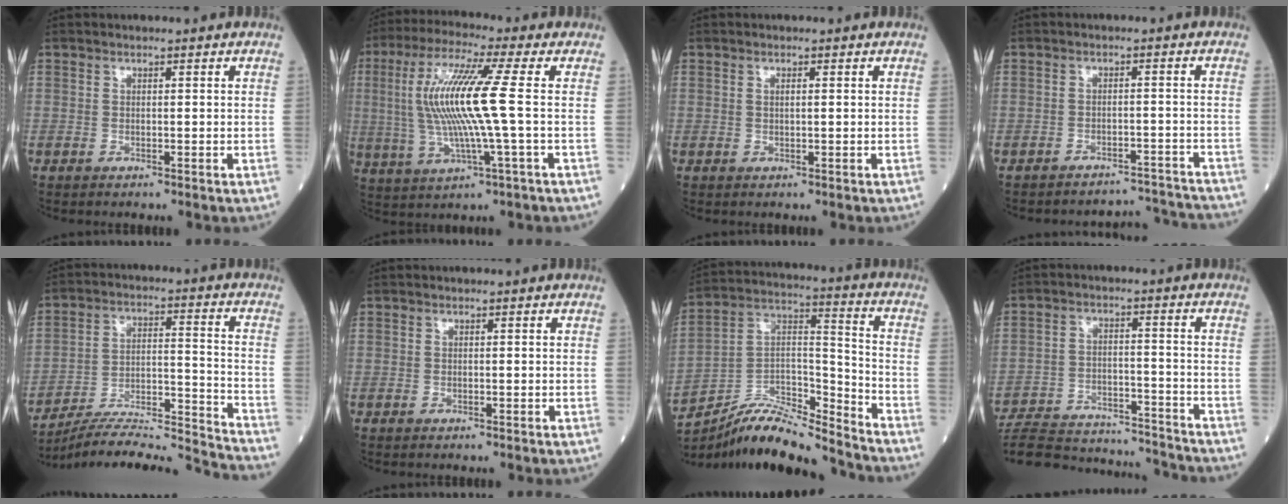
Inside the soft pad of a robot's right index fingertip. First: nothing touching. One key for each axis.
{"total": 13.2, "fx": 0.9, "fy": -0.1, "fz": 13.2, "tx": -0.283, "ty": 0.009, "tz": 0.015}
{"total": 0.8, "fx": 0.3, "fy": 0.1, "fz": 0.7, "tx": -0.018, "ty": 0.001, "tz": 0.007}
{"total": 8.4, "fx": -8.2, "fy": 0.4, "fz": -1.3, "tx": 0.025, "ty": 0.023, "tz": -0.096}
{"total": 18.1, "fx": -17.5, "fy": -1.4, "fz": 4.6, "tx": -0.082, "ty": 0.018, "tz": -0.272}
{"total": 0.0}
{"total": 15.0, "fx": -14.2, "fy": 1.8, "fz": 4.6, "tx": -0.076, "ty": 0.046, "tz": -0.249}
{"total": 20.4, "fx": -19.6, "fy": 2.8, "fz": 5.2, "tx": -0.122, "ty": -0.007, "tz": -0.285}